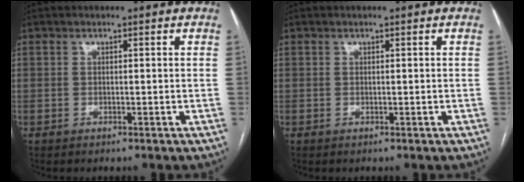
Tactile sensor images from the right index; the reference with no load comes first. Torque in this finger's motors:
{"motor_torque": [0.00, 0.00, 0.00, 0.00]}